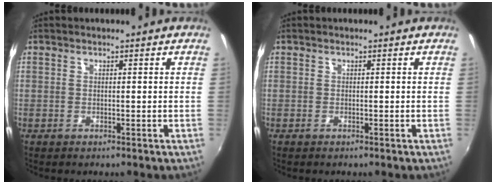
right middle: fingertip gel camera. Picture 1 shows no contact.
{"total": 0.0}